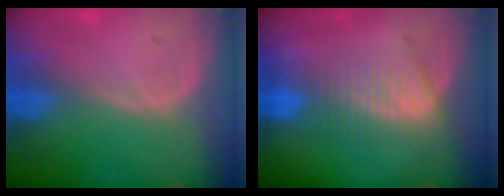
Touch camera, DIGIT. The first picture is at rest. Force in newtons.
{"total": 6.8, "press": 6.7, "slide": 1.2}